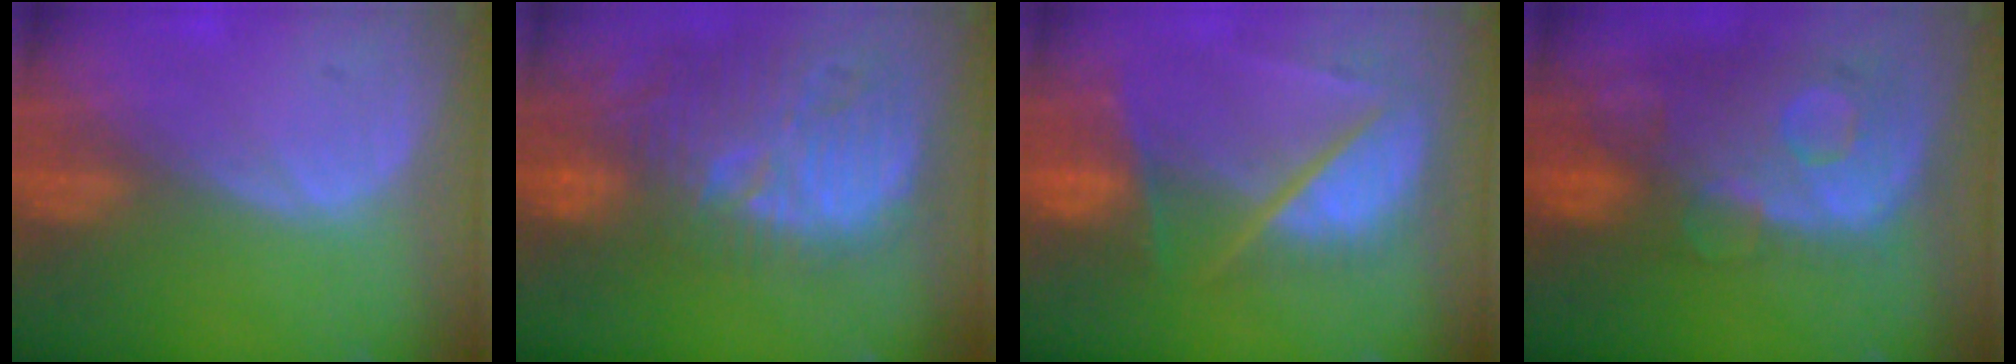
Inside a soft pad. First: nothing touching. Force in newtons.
{"total": 13.9, "press": 12.7, "slide": 5.5}
{"total": 9.7, "press": 8.3, "slide": 5.0}
{"total": 12.5, "press": 10.3, "slide": 7.0}